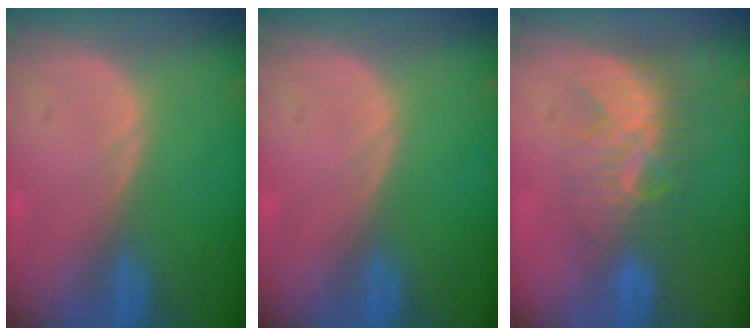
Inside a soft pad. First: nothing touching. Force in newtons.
{"total": 0.0}
{"total": 8.1, "press": 7.4, "slide": 3.4}